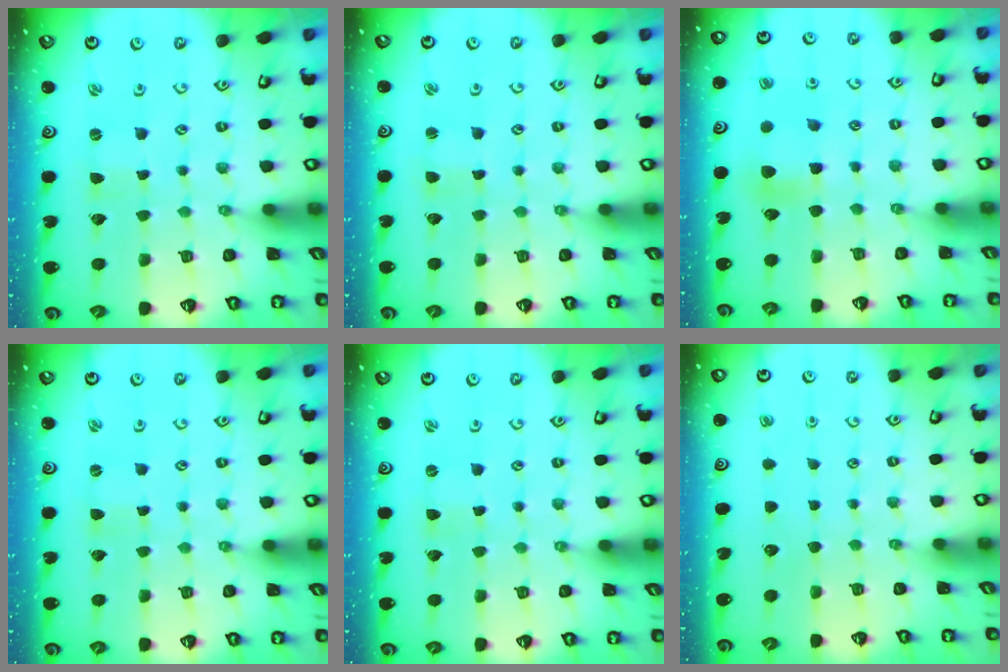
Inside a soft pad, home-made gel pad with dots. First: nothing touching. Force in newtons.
{"total": 1.1, "press": 1.1, "slide": 0.2}
{"total": 5.7, "press": 5.7, "slide": 0.6}
{"total": 0.0}
{"total": 0.0}
{"total": 0.0}